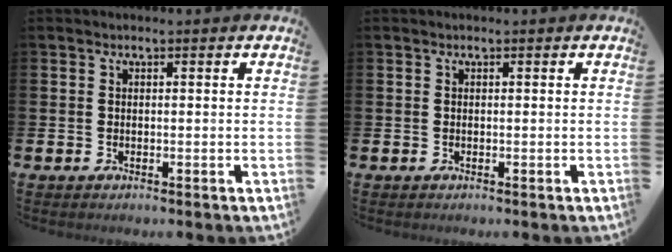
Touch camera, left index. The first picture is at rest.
{"total": 0.0}